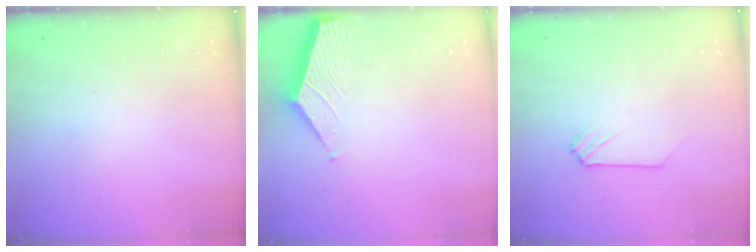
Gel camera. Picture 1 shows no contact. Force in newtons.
{"total": 2.1, "press": 2.1, "slide": 0.2}
{"total": 0.0}